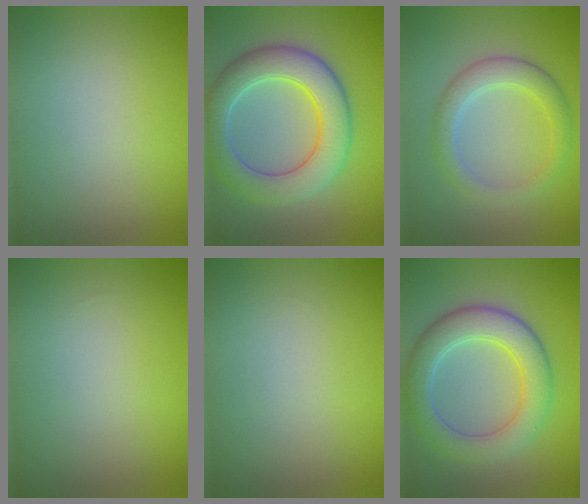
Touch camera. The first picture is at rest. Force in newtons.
{"total": 7.1, "press": 7.1, "slide": 0.6}
{"total": 3.3, "press": 3.2, "slide": 0.3}
{"total": 0.0}
{"total": 0.0}
{"total": 6.0, "press": 6.0, "slide": 0.2}